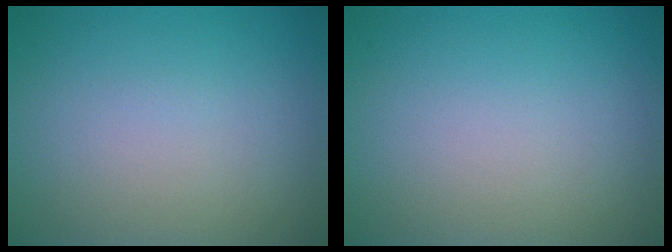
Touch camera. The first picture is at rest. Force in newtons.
{"total": 0.0}